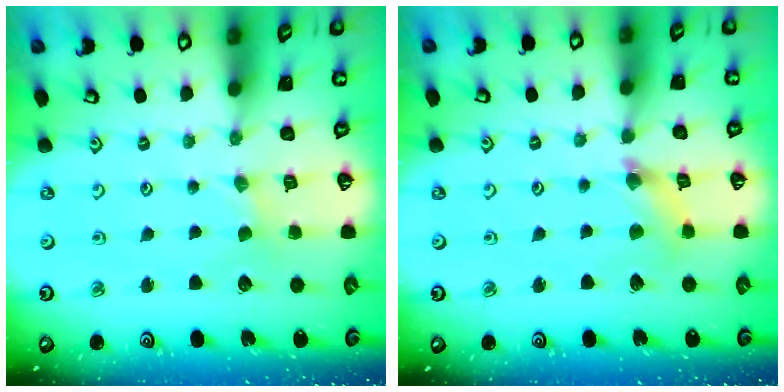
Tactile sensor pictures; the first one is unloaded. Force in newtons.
{"total": 4.3, "press": 4.3, "slide": 0.4}